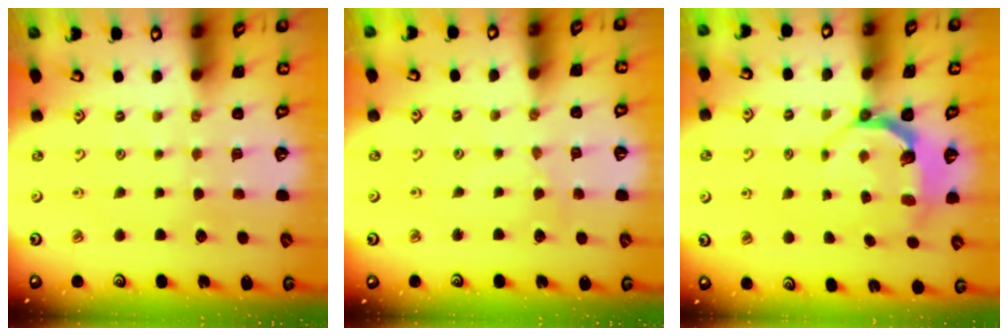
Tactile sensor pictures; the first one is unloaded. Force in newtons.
{"total": 1.8, "press": 1.7, "slide": 0.4}
{"total": 5.6, "press": 4.5, "slide": 3.3}